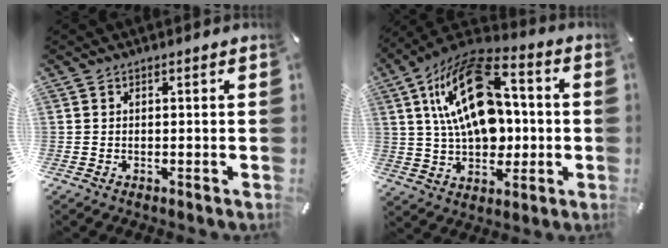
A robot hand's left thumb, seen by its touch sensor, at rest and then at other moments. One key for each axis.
{"total": 21.9, "fx": 3.7, "fy": 13.9, "fz": 16.5, "tx": -0.314, "ty": -0.008, "tz": 0.058}